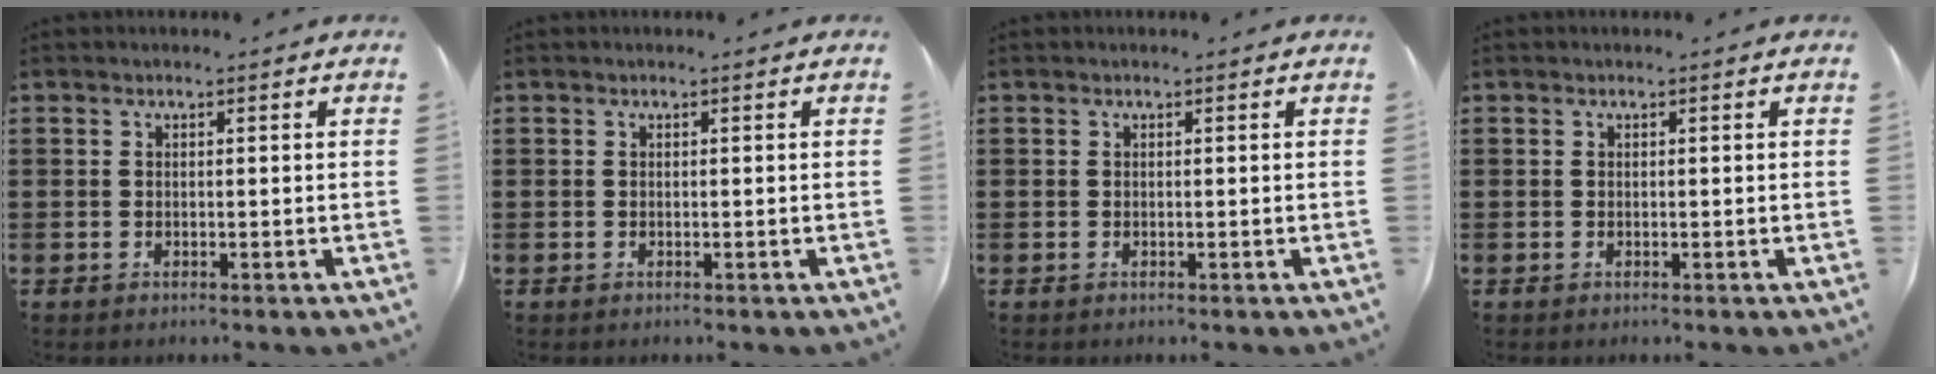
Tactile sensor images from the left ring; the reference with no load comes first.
{"total": 0.0}
{"total": 0.0}
{"total": 0.0}